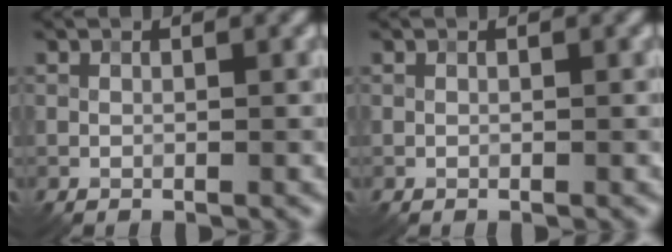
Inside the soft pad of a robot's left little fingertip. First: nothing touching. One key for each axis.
{"total": 0.0}